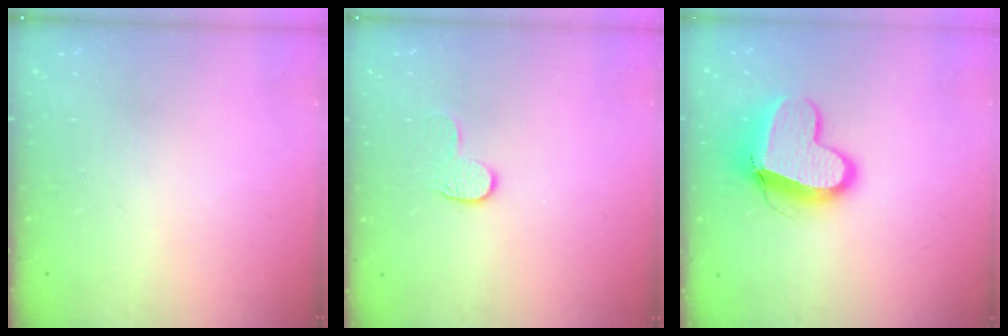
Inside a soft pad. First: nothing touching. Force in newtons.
{"total": 5.8, "press": 5.8, "slide": 0.5}
{"total": 15.6, "press": 15.5, "slide": 1.5}